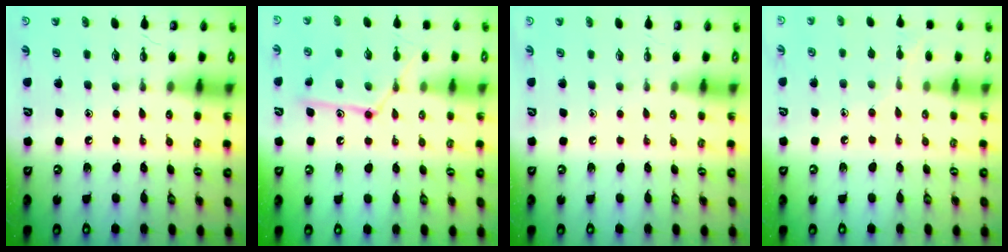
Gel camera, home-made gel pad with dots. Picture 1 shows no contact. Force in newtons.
{"total": 12.8, "press": 12.8, "slide": 0.6}
{"total": 0.0}
{"total": 8.4, "press": 8.4, "slide": 0.6}